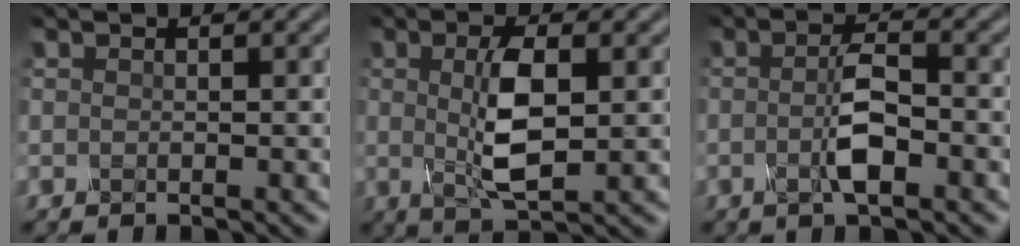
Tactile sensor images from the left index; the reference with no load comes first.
{"total": 4.7, "force": [0.4, 1.4, 4.5], "torque": [-0.095, 0.002, 0.009]}
{"total": 2.9, "force": [-0.8, 0.5, 2.7], "torque": [-0.055, 0.009, -0.021]}